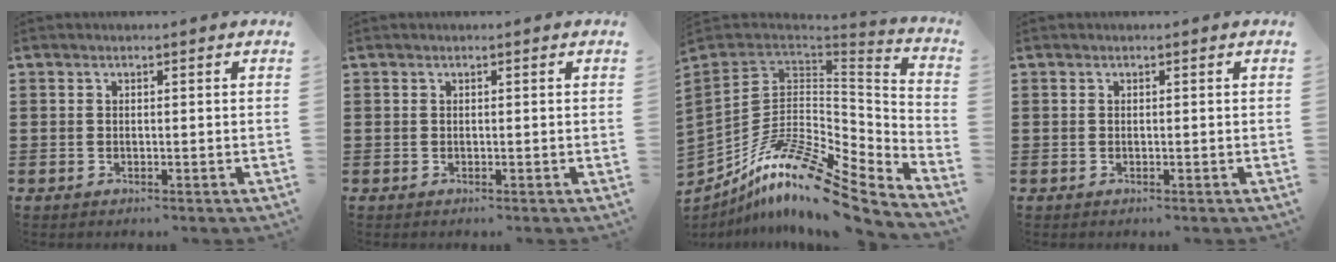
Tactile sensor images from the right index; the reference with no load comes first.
{"total": 0.0}
{"total": 15.6, "force": [-10.3, 5.6, 10.2], "torque": [-0.205, 0.025, -0.192]}
{"total": 0.0}